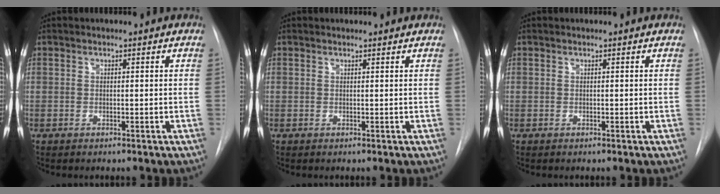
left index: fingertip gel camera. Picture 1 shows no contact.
{"total": 1.1, "force": [1.1, 0.1, 0.1], "torque": [-0.008, 0.003, 0.010]}
{"total": 0.0}